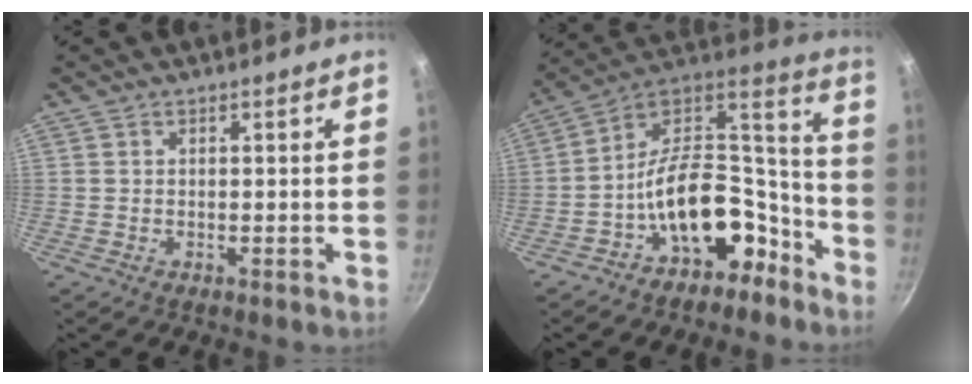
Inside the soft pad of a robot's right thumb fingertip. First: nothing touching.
{"total": 18.8, "force": [-9.2, 11.4, 11.9], "torque": [-0.128, 0.110, -0.144]}